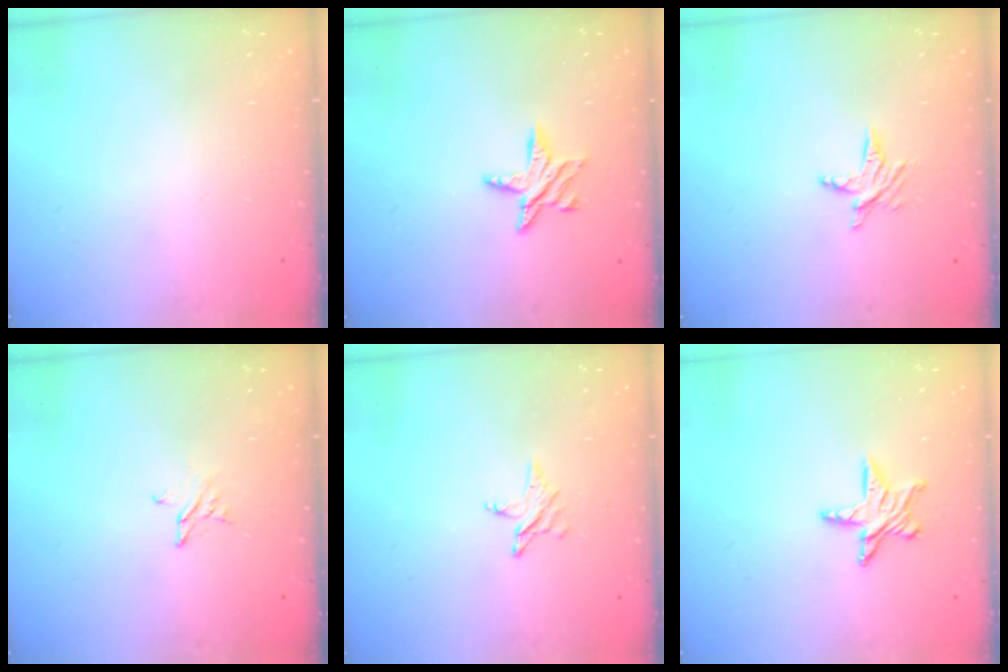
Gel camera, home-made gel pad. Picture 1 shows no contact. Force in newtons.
{"total": 7.3, "press": 7.3, "slide": 0.5}
{"total": 5.9, "press": 5.9, "slide": 0.4}
{"total": 2.3, "press": 2.2, "slide": 0.2}
{"total": 2.9, "press": 2.8, "slide": 0.3}
{"total": 9.0, "press": 9.0, "slide": 0.8}